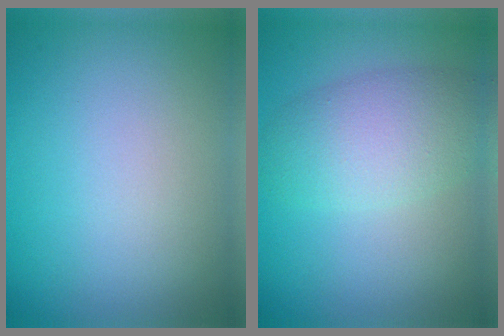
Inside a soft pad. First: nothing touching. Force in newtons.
{"total": 5.0, "press": 5.0, "slide": 0.1}